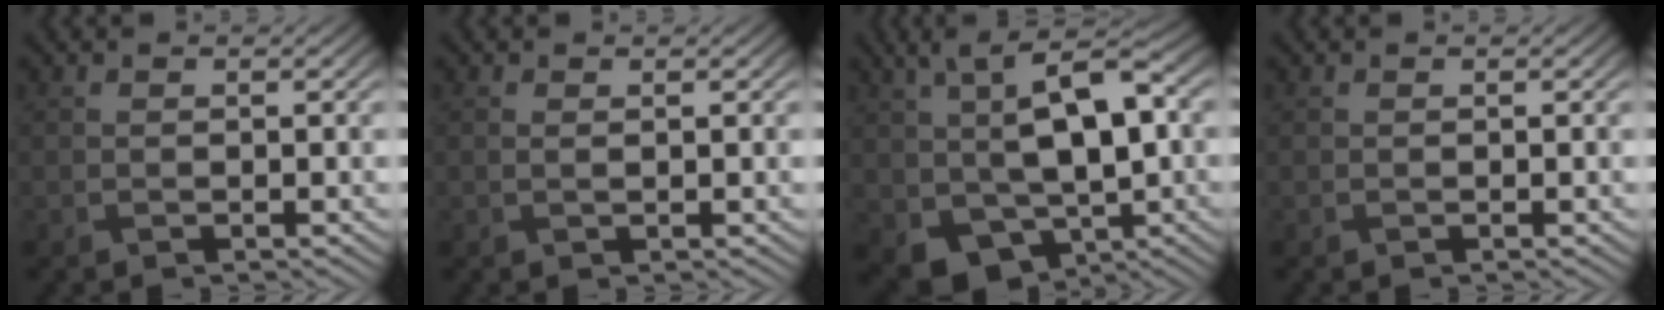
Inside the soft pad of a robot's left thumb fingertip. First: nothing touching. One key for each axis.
{"total": 0.8, "fx": 0.3, "fy": 0.3, "fz": 0.8, "tx": -0.017, "ty": -0.004, "tz": 0.008}
{"total": 15.2, "fx": -0.3, "fy": 9.2, "fz": 12.1, "tx": -0.215, "ty": -0.010, "tz": 0.003}
{"total": 0.0}